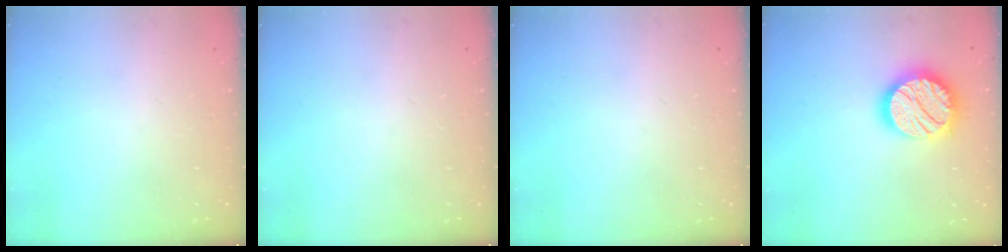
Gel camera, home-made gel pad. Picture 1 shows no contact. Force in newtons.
{"total": 0.0}
{"total": 0.0}
{"total": 18.2, "press": 18.1, "slide": 1.4}